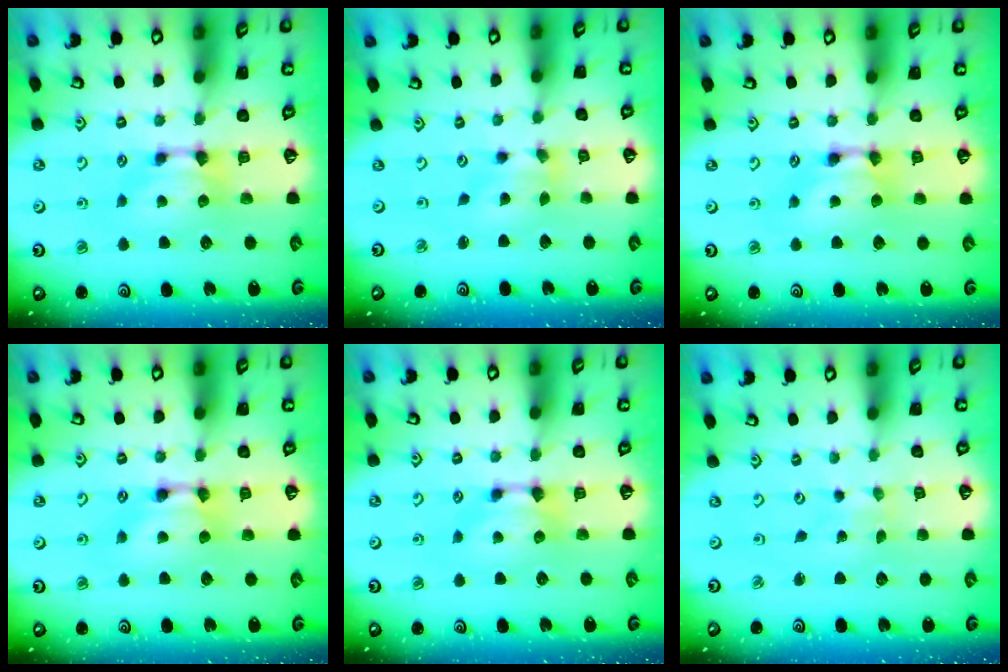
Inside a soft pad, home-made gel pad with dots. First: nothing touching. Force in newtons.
{"total": 2.0, "press": 1.3, "slide": 1.5}
{"total": 1.6, "press": 1.5, "slide": 0.1}
{"total": 1.9, "press": 1.9, "slide": 0.2}
{"total": 0.0}
{"total": 5.5, "press": 5.5, "slide": 0.3}